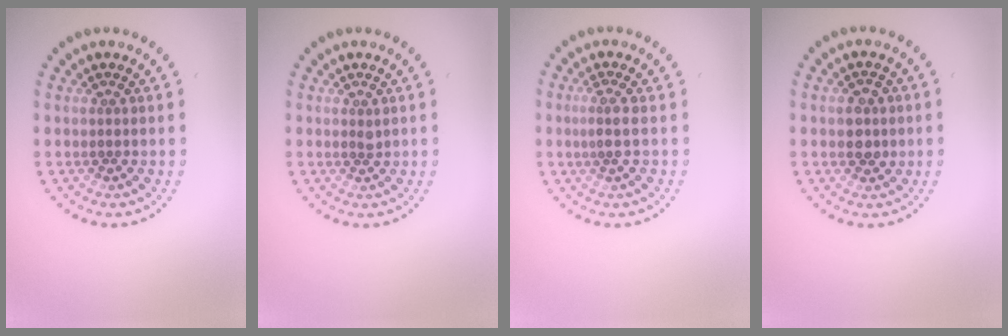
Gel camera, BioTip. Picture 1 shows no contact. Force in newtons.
{"total": 0.6, "press": 0.4, "slide": 0.3}
{"total": 1.4, "press": 0.9, "slide": 1.0}
{"total": 2.1, "press": 2.0, "slide": 0.3}